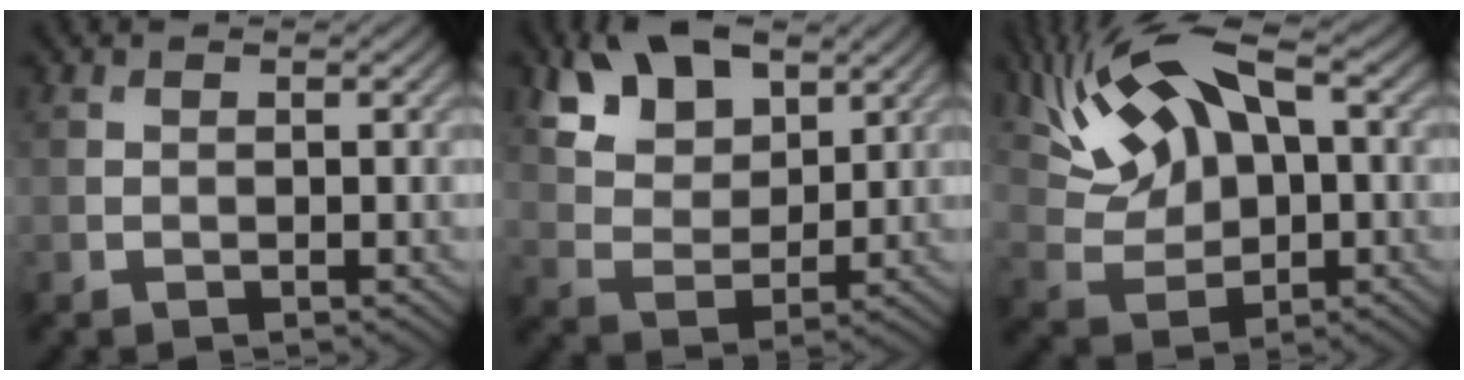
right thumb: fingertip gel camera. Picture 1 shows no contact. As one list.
[{"total": 9.9, "force": [5.9, 5.5, 5.8], "torque": [-0.136, 0.006, 0.105]}, {"total": 13.1, "force": [4.5, 6.9, 10.3], "torque": [-0.224, 0.026, 0.076]}]